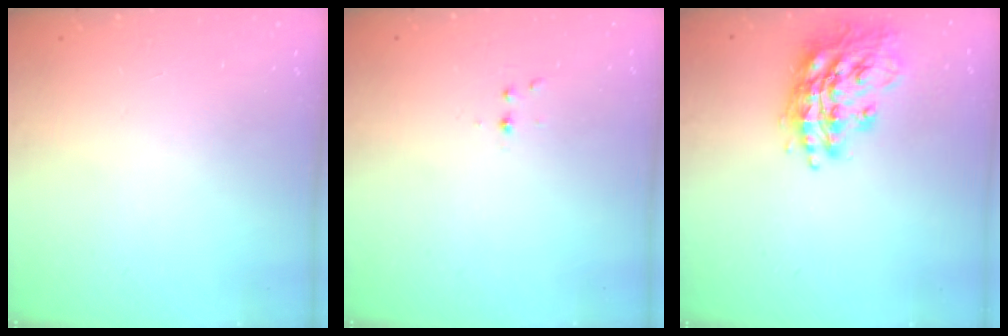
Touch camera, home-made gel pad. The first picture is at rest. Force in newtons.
{"total": 2.8, "press": 2.4, "slide": 1.5}
{"total": 16.9, "press": 16.8, "slide": 1.5}